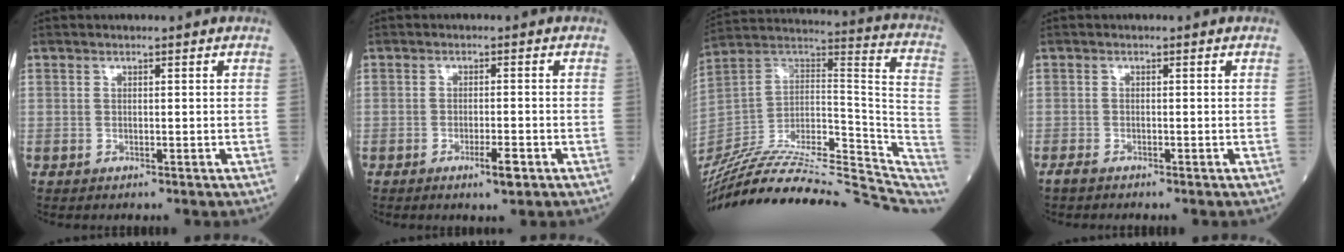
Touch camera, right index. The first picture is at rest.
{"total": 2.7, "force": [-1.4, 0.2, 2.3], "torque": [-0.033, -0.002, -0.023]}
{"total": 33.7, "force": [-29.4, 7.1, 14.9], "torque": [-0.196, -0.008, -0.431]}
{"total": 1.2, "force": [-1.1, 0.1, 0.6], "torque": [-0.017, -0.003, -0.021]}